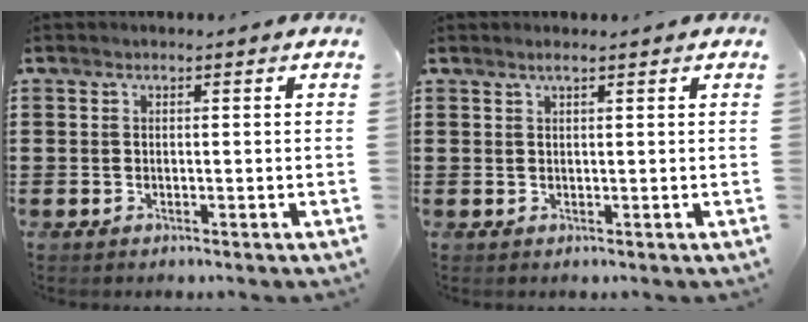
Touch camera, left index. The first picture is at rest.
{"total": 1.1, "force": [0.8, 0.0, 0.7], "torque": [-0.015, 0.001, 0.015]}